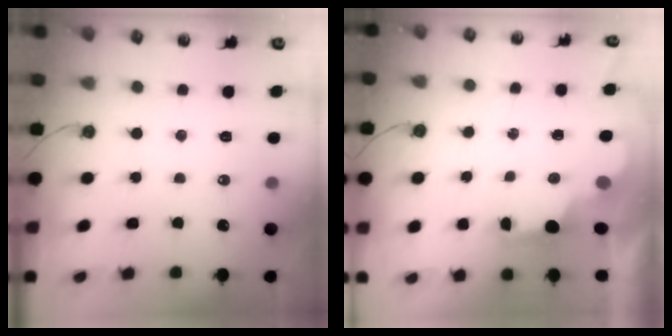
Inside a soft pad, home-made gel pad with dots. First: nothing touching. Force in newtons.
{"total": 2.0, "press": 2.0, "slide": 0.5}